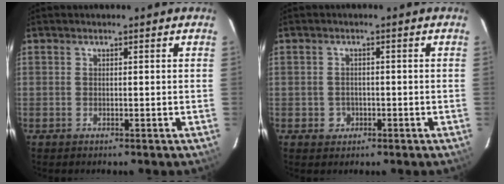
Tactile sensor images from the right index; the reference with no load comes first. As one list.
[{"total": 2.4, "force": [-0.7, 2.3, 0.5], "torque": [-0.009, 0.005, -0.005]}]